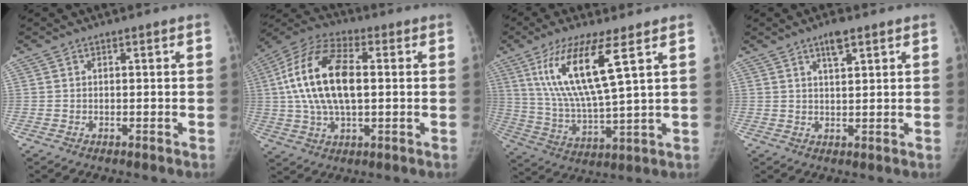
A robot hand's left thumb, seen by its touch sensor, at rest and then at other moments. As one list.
[{"total": 17.6, "force": [1.8, 9.0, 15.1], "torque": [-0.301, 0.022, 0.029]}, {"total": 14.8, "force": [6.5, 2.6, 13.0], "torque": [-0.271, -0.035, 0.130]}, {"total": 4.0, "force": [2.4, 1.2, 2.9], "torque": [-0.043, -0.010, 0.041]}]